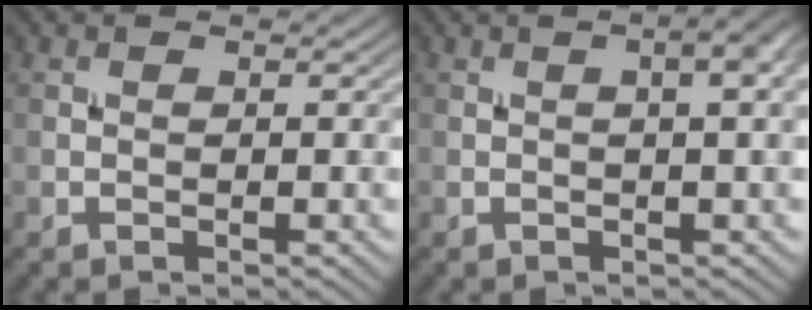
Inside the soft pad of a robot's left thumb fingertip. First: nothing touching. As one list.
[{"total": 4.6, "force": [1.0, 1.0, 4.4], "torque": [-0.060, 0.020, 0.007]}]